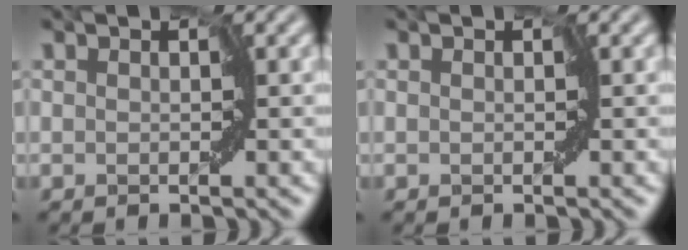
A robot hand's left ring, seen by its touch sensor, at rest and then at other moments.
{"total": 0.0}